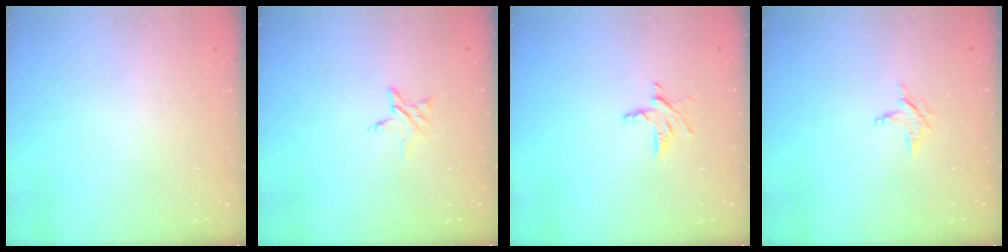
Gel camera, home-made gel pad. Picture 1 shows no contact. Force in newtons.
{"total": 3.3, "press": 3.3, "slide": 0.3}
{"total": 6.2, "press": 6.2, "slide": 0.4}
{"total": 2.5, "press": 2.5, "slide": 0.3}